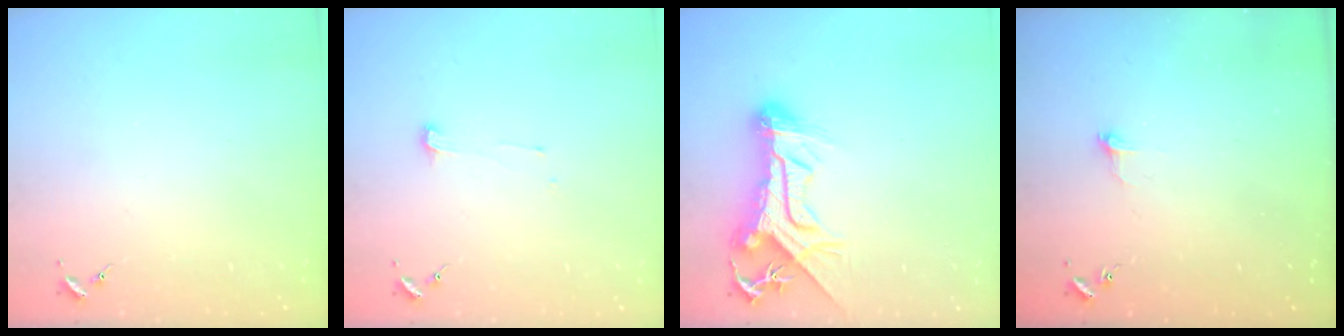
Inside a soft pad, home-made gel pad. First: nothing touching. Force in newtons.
{"total": 3.9, "press": 3.8, "slide": 0.6}
{"total": 16.8, "press": 16.7, "slide": 1.6}
{"total": 6.2, "press": 6.2, "slide": 0.6}